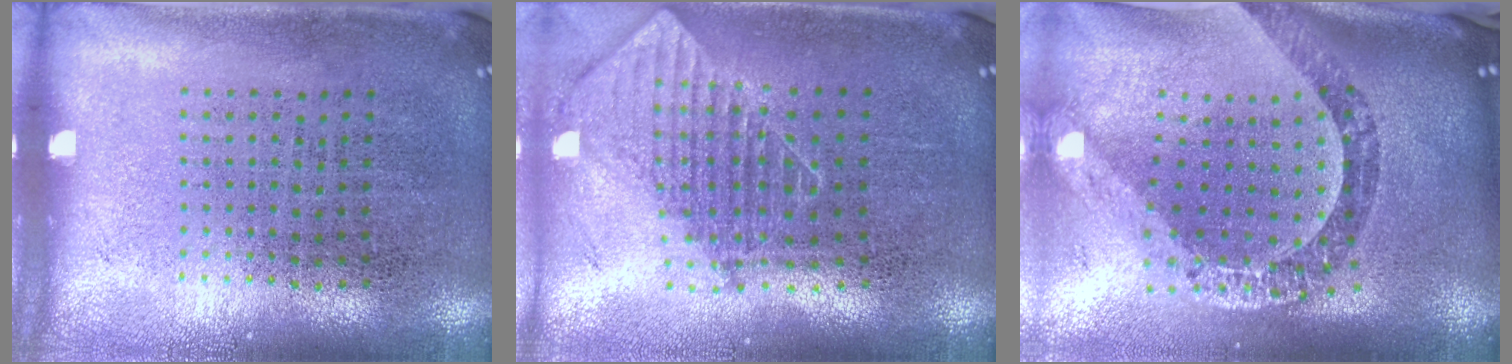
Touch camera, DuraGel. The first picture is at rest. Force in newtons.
{"total": 1.9, "press": 1.5, "slide": 1.2}
{"total": 2.8, "press": 2.1, "slide": 1.8}